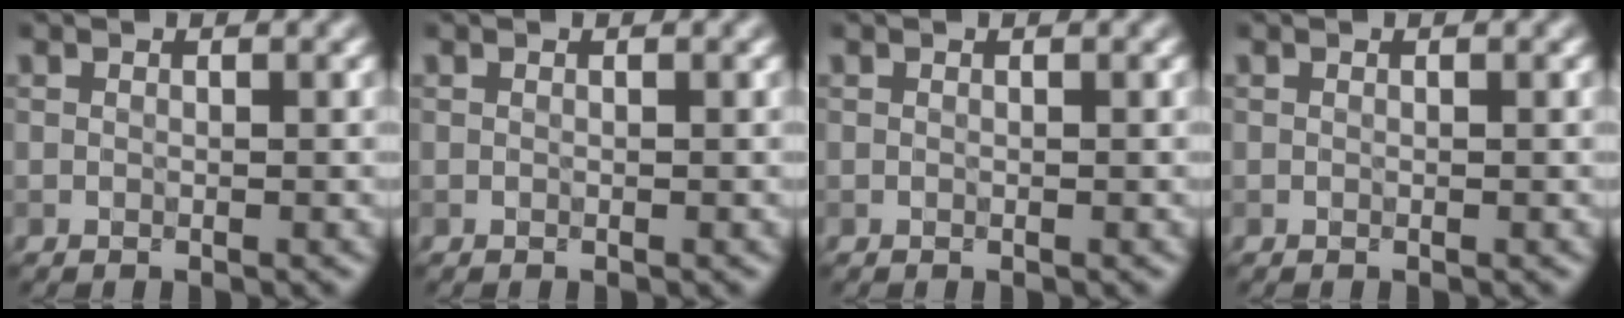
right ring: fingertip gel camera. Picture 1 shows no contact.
{"total": 0.0}
{"total": 0.0}
{"total": 0.0}